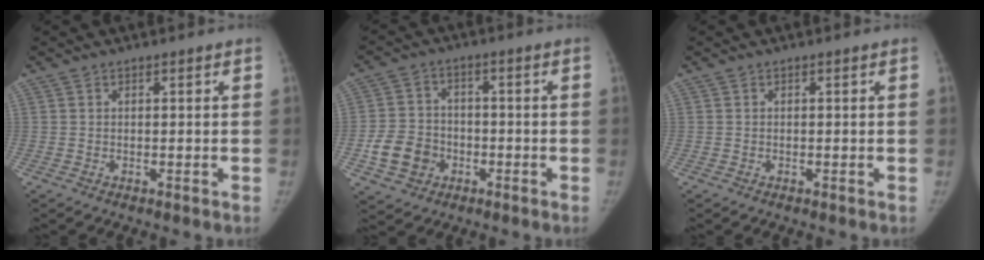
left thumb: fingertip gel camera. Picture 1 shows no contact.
{"total": 8.7, "force": [-2.9, 7.3, 3.6], "torque": [-0.049, 0.020, -0.051]}
{"total": 0.0}